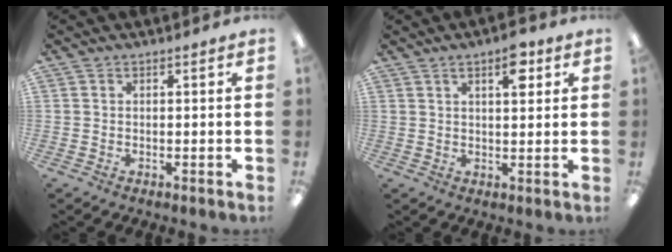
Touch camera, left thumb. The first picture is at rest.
{"total": 6.2, "force": [3.5, 2.6, 4.5], "torque": [-0.057, -0.010, 0.053]}